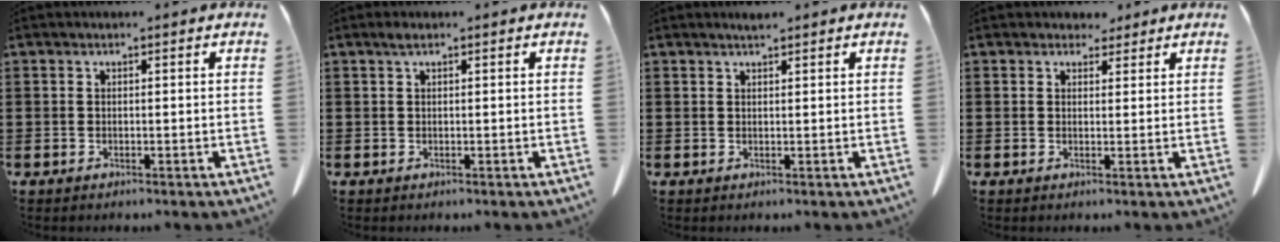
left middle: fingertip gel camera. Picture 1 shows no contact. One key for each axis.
{"total": 0.9, "fx": 0.5, "fy": 0.2, "fz": 0.7, "tx": -0.015, "ty": 0.002, "tz": 0.008}
{"total": 1.2, "fx": 1.1, "fy": 0.1, "fz": 0.6, "tx": -0.012, "ty": -0.001, "tz": 0.021}
{"total": 2.7, "fx": 2.3, "fy": 1.3, "fz": 0.5, "tx": -0.001, "ty": -0.004, "tz": 0.040}